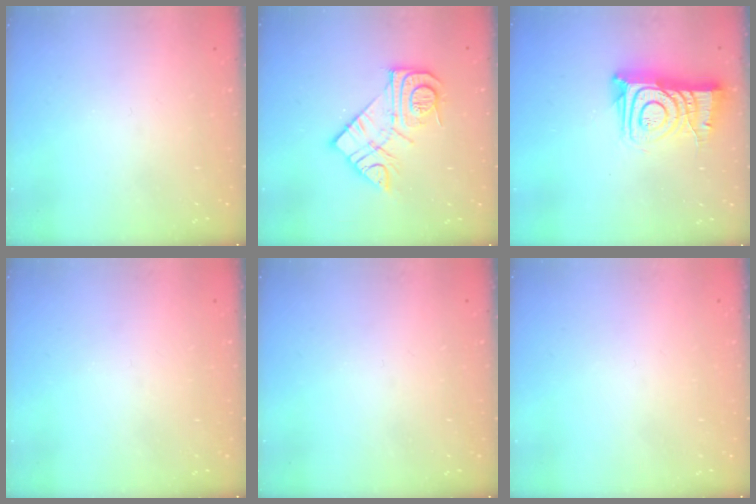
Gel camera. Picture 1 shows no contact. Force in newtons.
{"total": 13.4, "press": 13.4, "slide": 1.1}
{"total": 14.8, "press": 14.7, "slide": 1.6}
{"total": 0.0}
{"total": 0.0}
{"total": 1.8, "press": 1.7, "slide": 0.1}